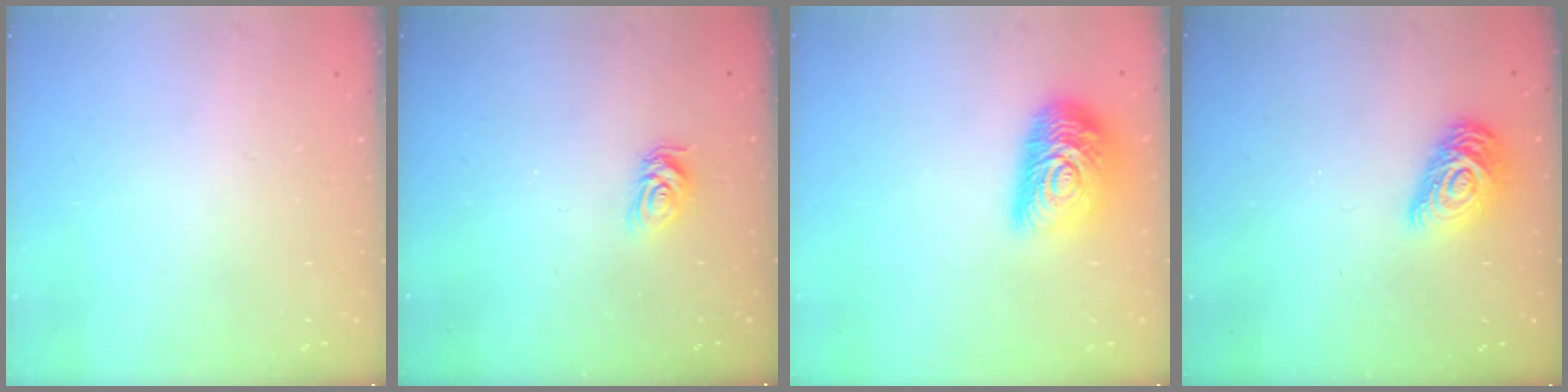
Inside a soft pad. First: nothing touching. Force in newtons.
{"total": 7.2, "press": 7.1, "slide": 0.7}
{"total": 16.1, "press": 16.1, "slide": 1.0}
{"total": 12.2, "press": 12.2, "slide": 0.5}